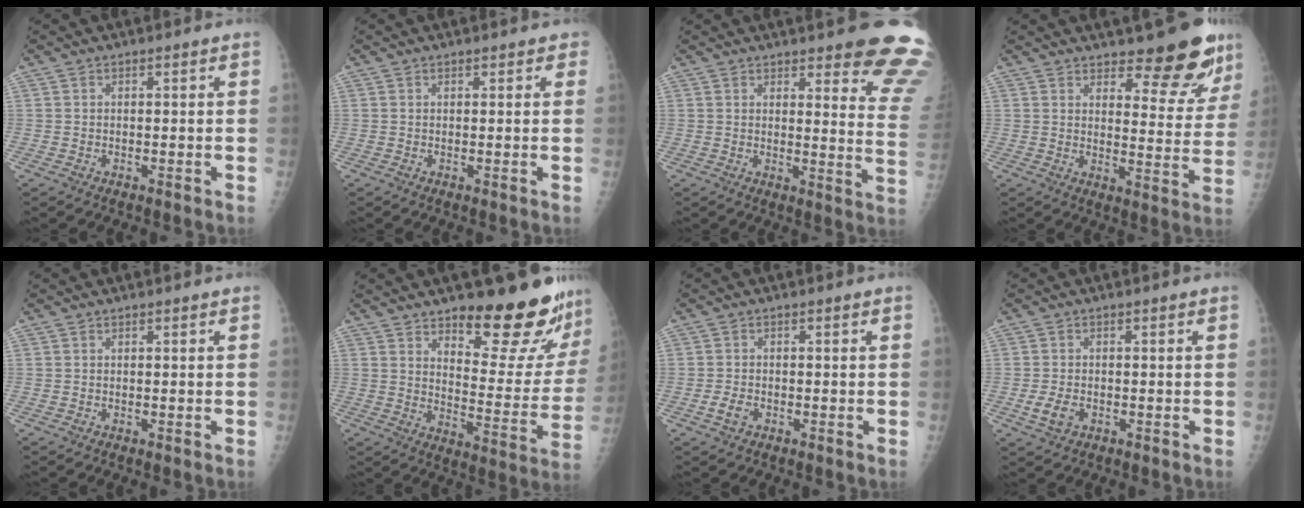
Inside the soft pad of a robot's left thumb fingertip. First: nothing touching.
{"total": 1.5, "force": [1.1, 0.7, 0.7], "torque": [0.003, -0.001, 0.009]}
{"total": 15.1, "force": [12.0, 3.0, 8.6], "torque": [-0.067, -0.094, 0.122]}
{"total": 12.7, "force": [9.8, 4.2, 7.1], "torque": [-0.047, -0.079, 0.127]}
{"total": 0.0}
{"total": 20.2, "force": [15.6, 6.0, 11.3], "torque": [-0.108, -0.123, 0.212]}
{"total": 2.3, "force": [-1.0, 1.5, 1.5], "torque": [-0.031, 0.003, -0.017]}
{"total": 3.3, "force": [-1.0, 2.2, 2.3], "torque": [-0.047, -0.001, -0.015]}